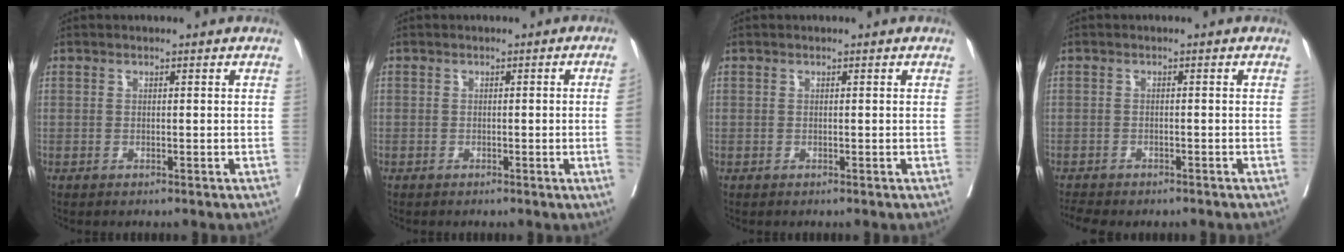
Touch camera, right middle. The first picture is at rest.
{"total": 2.5, "force": [-0.4, -0.9, 2.3], "torque": [-0.028, -0.004, -0.005]}
{"total": 0.0}
{"total": 4.2, "force": [-3.7, 1.3, 1.5], "torque": [-0.021, -0.004, -0.053]}